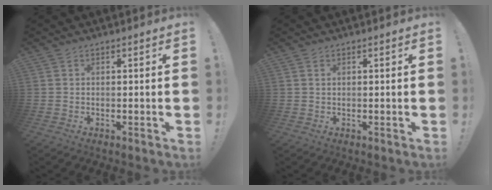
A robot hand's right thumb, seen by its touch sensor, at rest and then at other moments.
{"total": 0.6, "force": [0.3, 0.3, 0.4], "torque": [-0.010, 0.001, 0.006]}